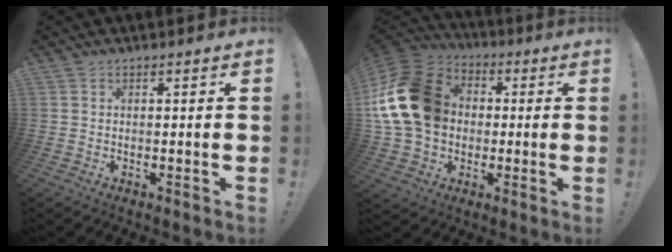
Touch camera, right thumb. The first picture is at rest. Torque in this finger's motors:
{"motor_torque": [1.14, 1.13, 0.53, -0.20, 0.81]}